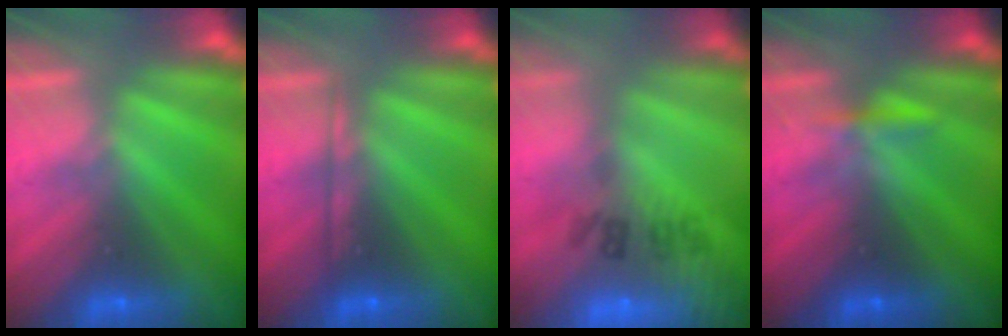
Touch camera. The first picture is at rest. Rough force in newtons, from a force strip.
{"total": 2.1}
{"total": 7.4}
{"total": 3.4}